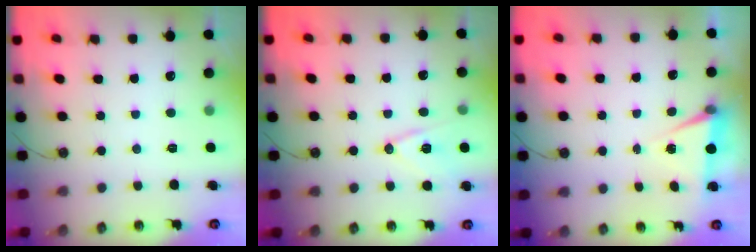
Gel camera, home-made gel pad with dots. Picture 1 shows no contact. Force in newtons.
{"total": 11.8, "press": 11.2, "slide": 3.5}
{"total": 4.9, "press": 2.0, "slide": 4.5}